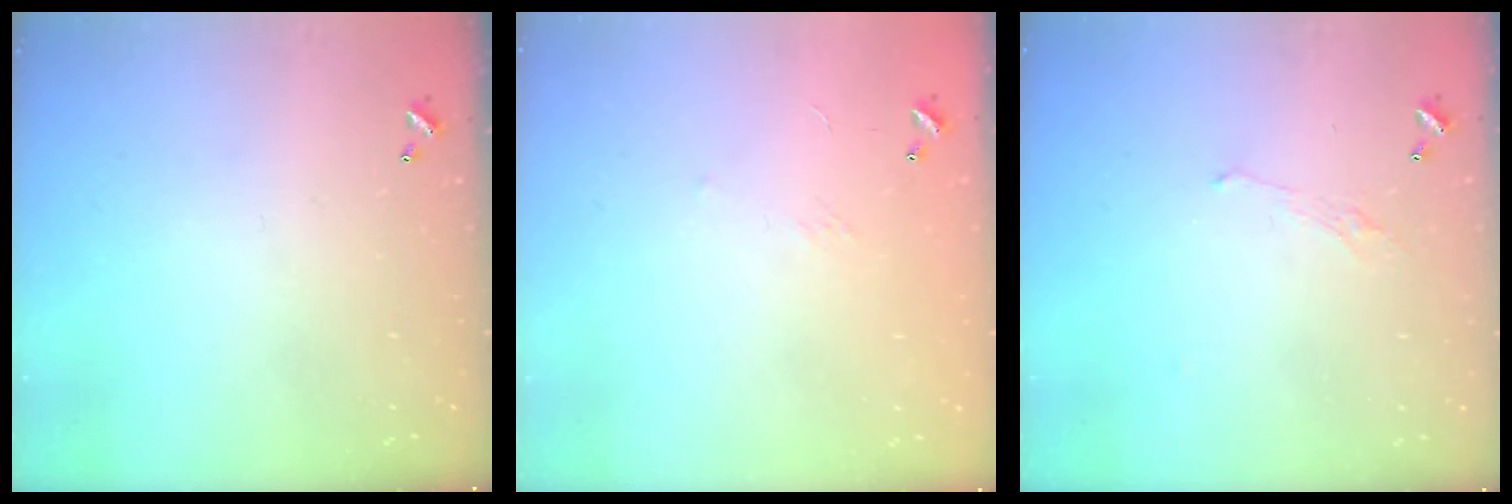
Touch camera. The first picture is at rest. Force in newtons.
{"total": 6.5, "press": 6.4, "slide": 1.0}
{"total": 0.9, "press": 0.4, "slide": 0.8}